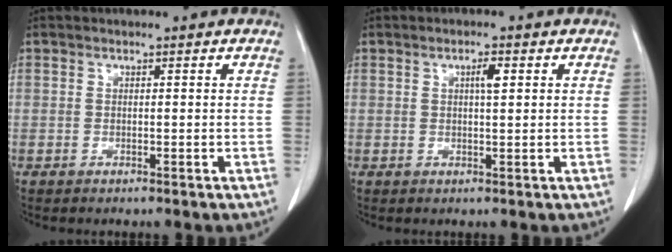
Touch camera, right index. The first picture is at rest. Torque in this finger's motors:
{"motor_torque": [0.03, 0.02, 0.05, 0.02]}